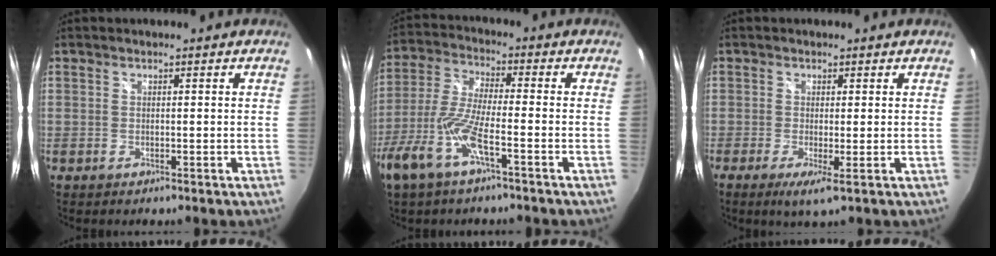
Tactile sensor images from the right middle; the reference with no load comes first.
{"total": 12.2, "force": [-6.5, 2.6, 10.0], "torque": [-0.227, -0.014, -0.126]}
{"total": 3.0, "force": [-0.8, -0.1, 2.9], "torque": [-0.059, -0.010, -0.015]}